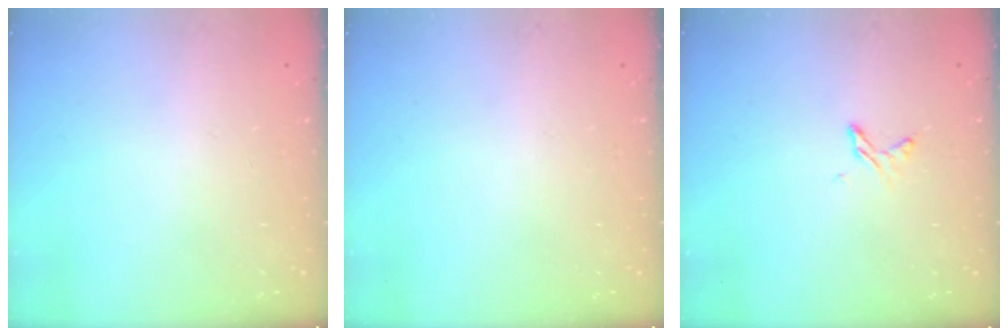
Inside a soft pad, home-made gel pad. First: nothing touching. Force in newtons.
{"total": 0.0}
{"total": 4.2, "press": 4.1, "slide": 0.4}